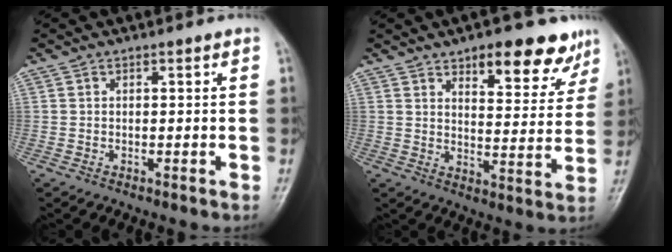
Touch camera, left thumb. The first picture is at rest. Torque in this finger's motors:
{"motor_torque": [0.29, 0.13, 0.19, -0.08, 0.08]}